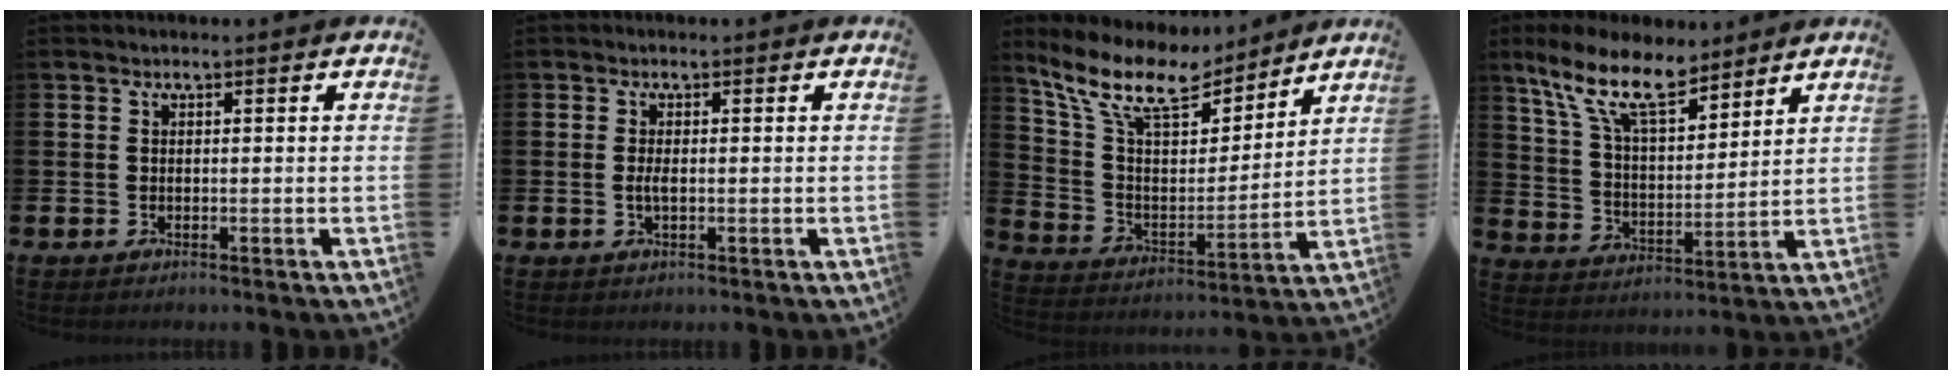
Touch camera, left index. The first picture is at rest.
{"total": 1.4, "force": [-0.1, 0.4, 1.3], "torque": [-0.023, 0.000, -0.004]}
{"total": 11.9, "force": [10.1, 3.9, 5.0], "torque": [-0.142, -0.061, 0.177]}
{"total": 11.6, "force": [9.0, 4.0, 6.1], "torque": [-0.147, -0.032, 0.164]}